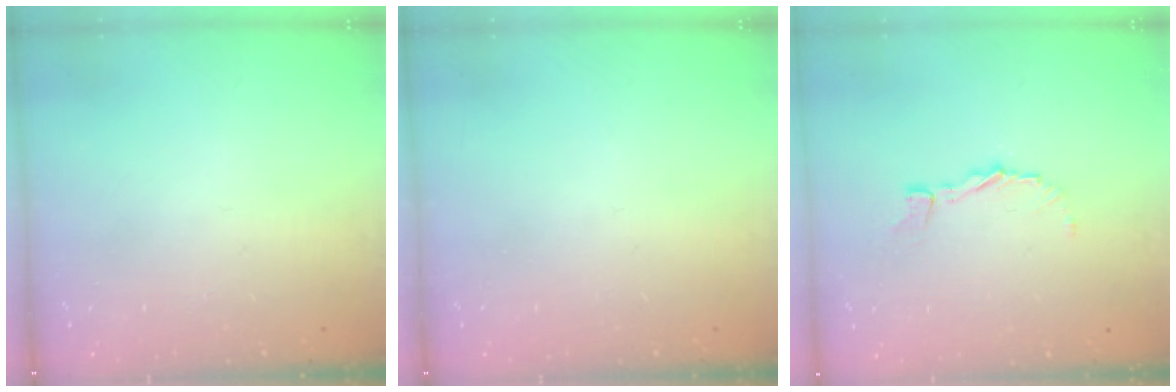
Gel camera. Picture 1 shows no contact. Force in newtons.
{"total": 0.0}
{"total": 4.0, "press": 4.0, "slide": 0.2}